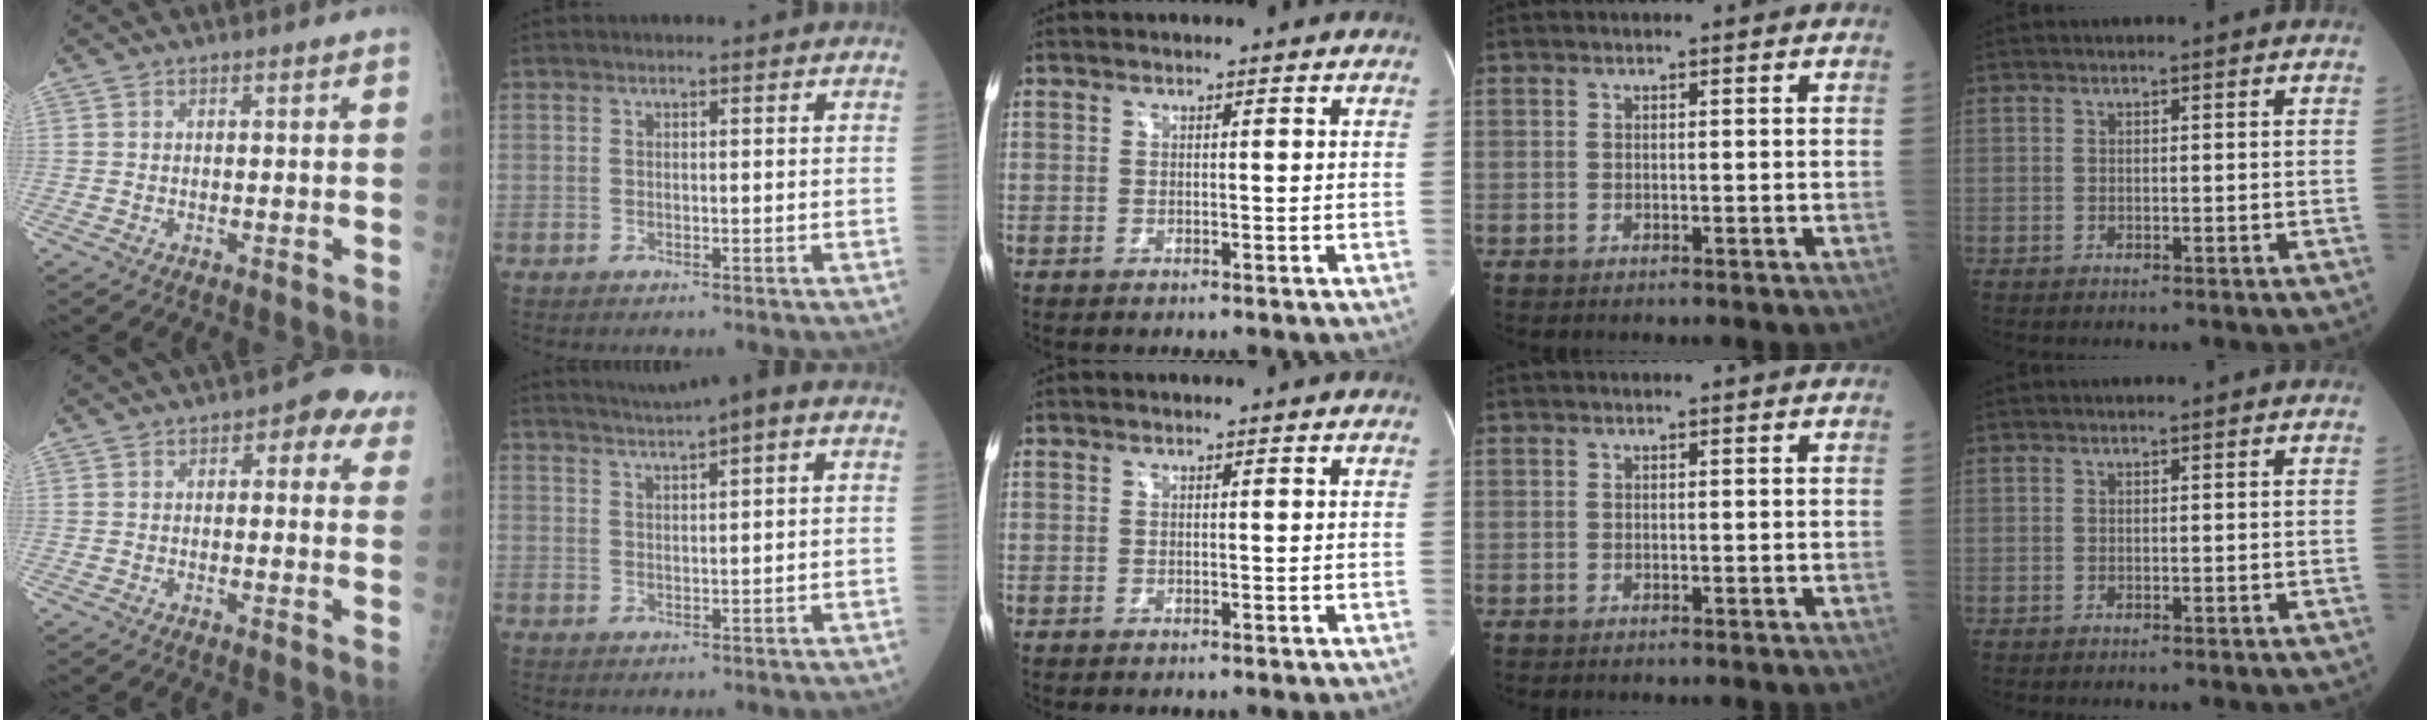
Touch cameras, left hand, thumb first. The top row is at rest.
{"thumb": {"total": 6.0, "force": [3.0, 3.3, 4.0], "torque": [-0.006, -0.003, 0.025]}, "index": {"total": 6.0, "force": [4.3, 0.0, 4.2], "torque": [-0.075, 0.027, 0.069]}}